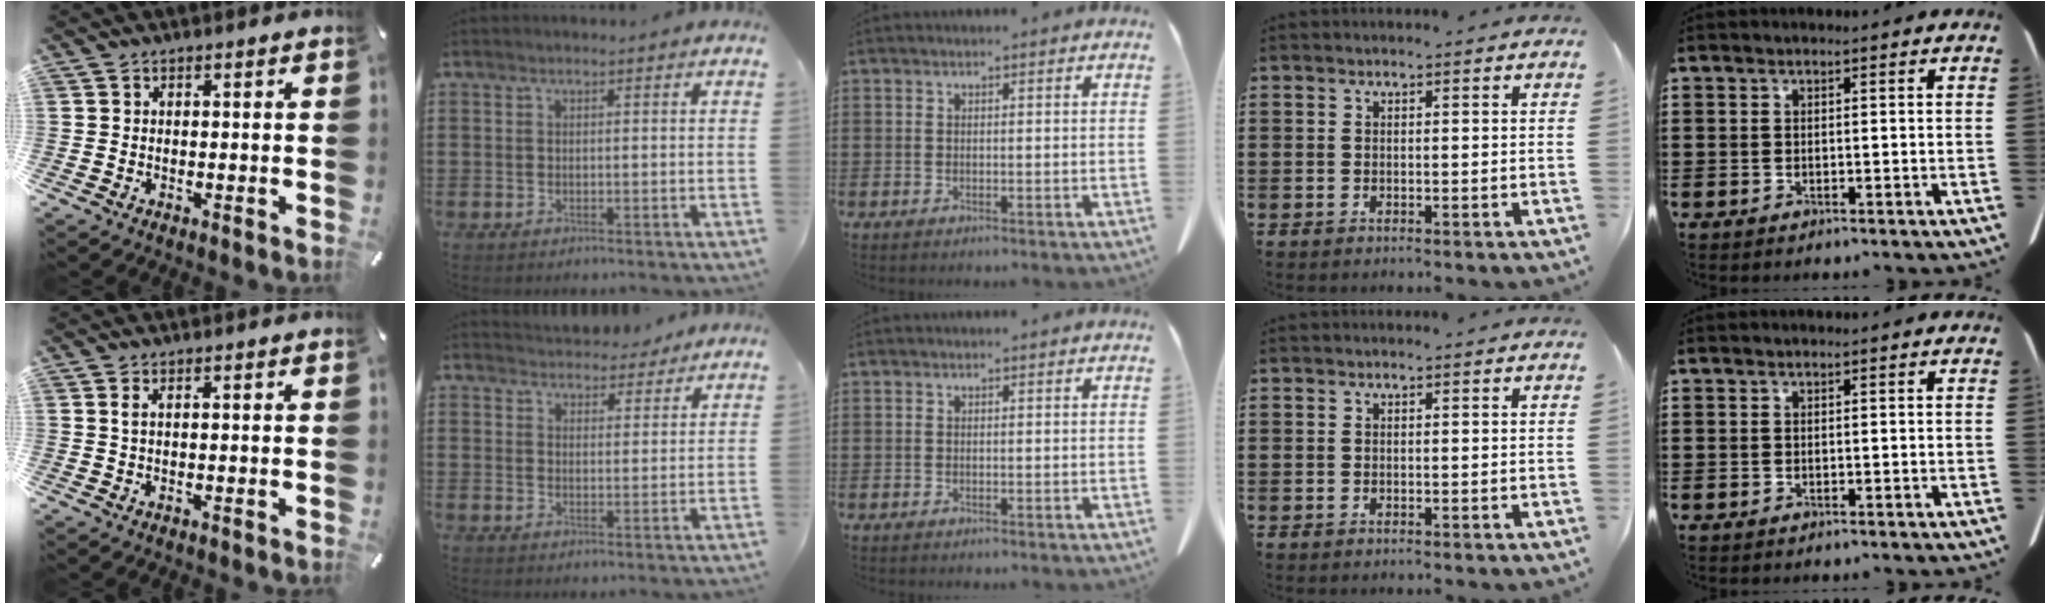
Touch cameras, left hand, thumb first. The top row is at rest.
{"thumb": {"total": 1.4, "force": [0.4, 0.3, 1.3], "torque": [-0.026, 0.000, 0.005]}, "index": {"total": 4.1, "force": [3.9, 1.2, 0.1], "torque": [-0.007, -0.012, 0.073]}}